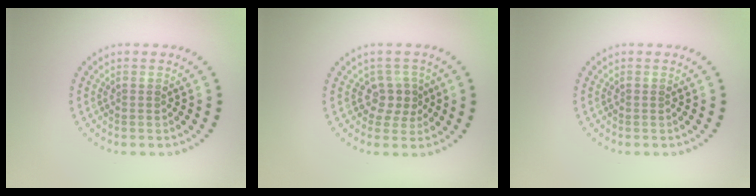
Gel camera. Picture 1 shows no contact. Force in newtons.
{"total": 2.2, "press": 1.8, "slide": 1.3}
{"total": 0.0}